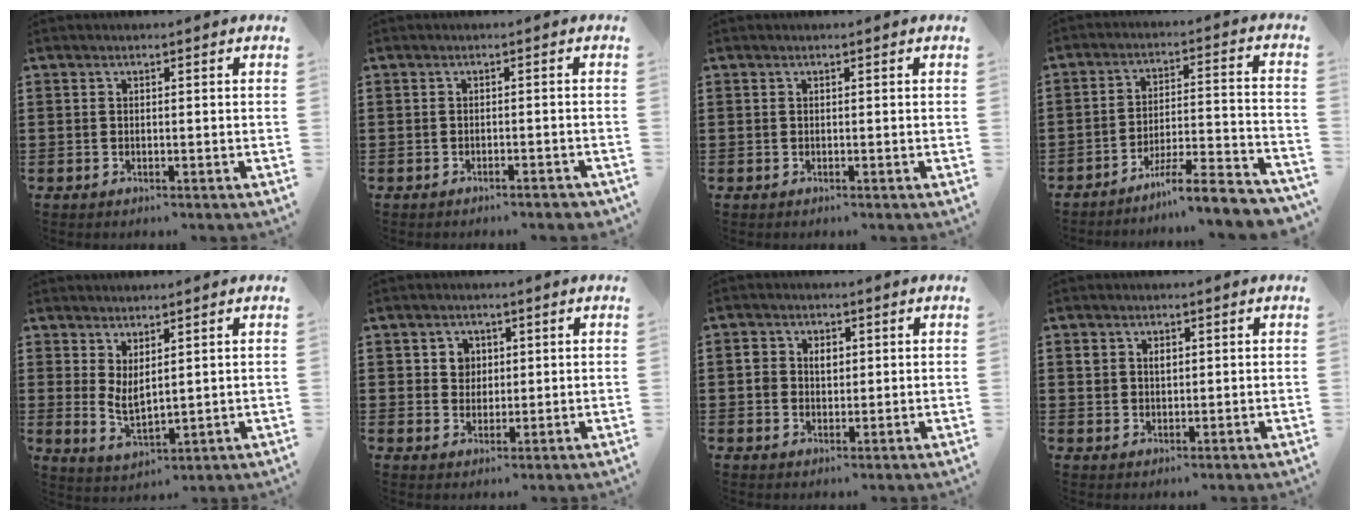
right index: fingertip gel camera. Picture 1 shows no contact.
{"total": 1.1, "force": [-1.0, 0.0, 0.4], "torque": [-0.009, 0.001, -0.020]}
{"total": 0.0}
{"total": 7.4, "force": [-6.4, 0.3, 3.7], "torque": [-0.053, -0.001, -0.122]}
{"total": 3.2, "force": [1.8, 1.2, 2.3], "torque": [-0.057, -0.008, 0.033]}
{"total": 3.0, "force": [1.0, 2.8, 0.7], "torque": [-0.027, 0.011, 0.016]}
{"total": 2.8, "force": [0.5, 2.3, 1.5], "torque": [-0.037, 0.013, 0.007]}
{"total": 2.0, "force": [0.9, 1.5, 0.9], "torque": [-0.014, 0.005, 0.015]}